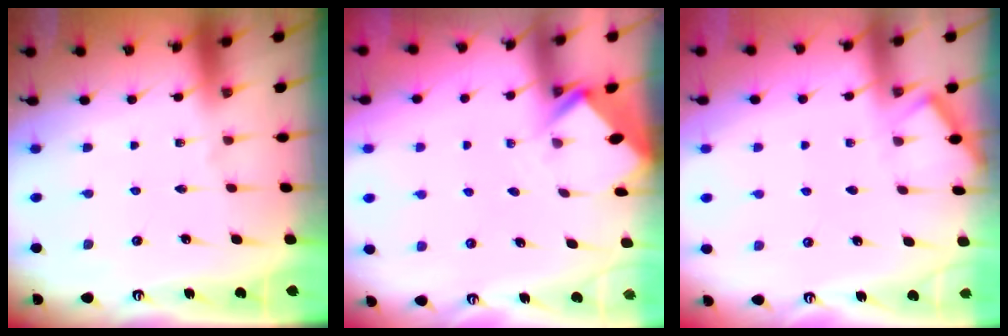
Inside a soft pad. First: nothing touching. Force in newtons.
{"total": 2.8, "press": 2.8, "slide": 0.2}
{"total": 2.7, "press": 2.6, "slide": 0.3}